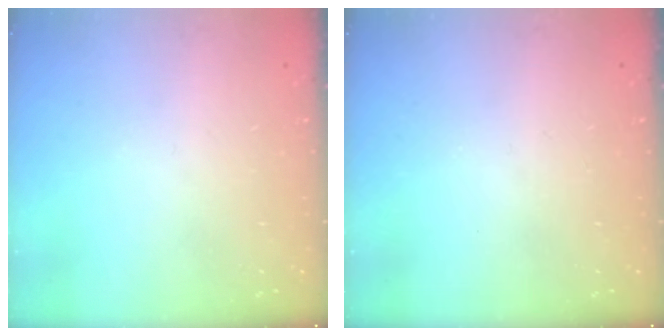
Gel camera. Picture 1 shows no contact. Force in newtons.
{"total": 0.0}